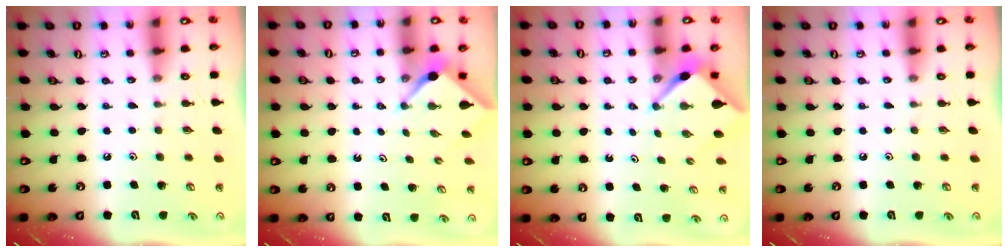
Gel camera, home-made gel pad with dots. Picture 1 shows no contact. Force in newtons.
{"total": 2.6, "press": 2.6, "slide": 0.2}
{"total": 2.9, "press": 2.9, "slide": 0.4}
{"total": 0.0}